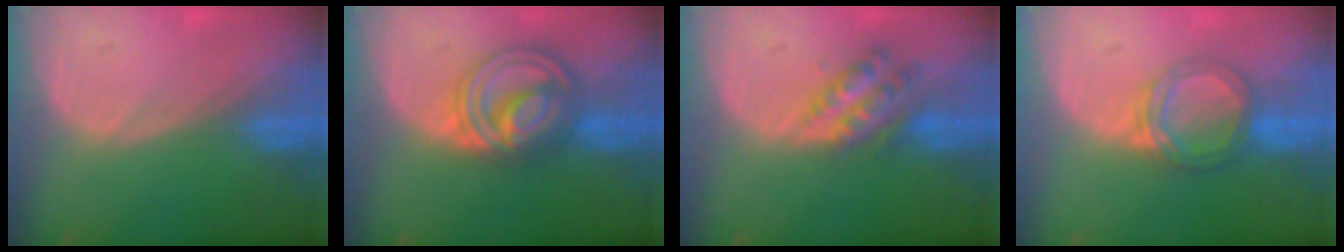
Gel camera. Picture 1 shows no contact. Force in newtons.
{"total": 8.0, "press": 8.0, "slide": 0.5}
{"total": 6.1, "press": 5.4, "slide": 3.0}
{"total": 5.3, "press": 5.0, "slide": 1.8}